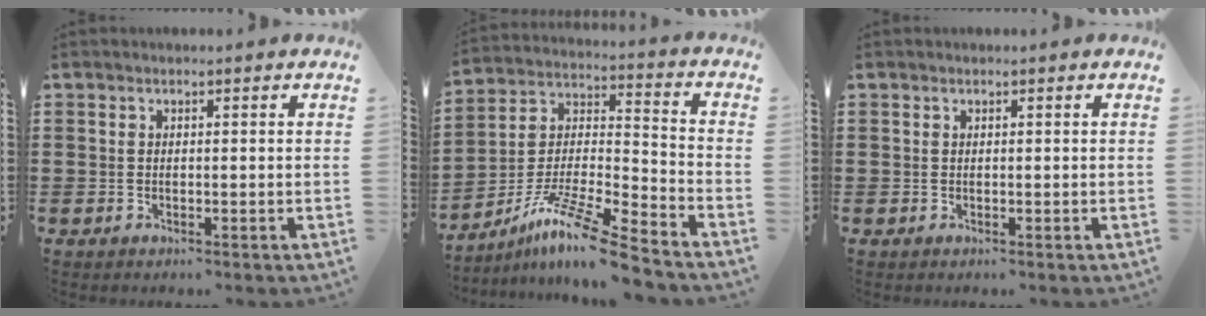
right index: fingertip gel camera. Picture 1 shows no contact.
{"total": 11.6, "force": [-9.1, 0.6, 7.2], "torque": [-0.133, 0.013, -0.178]}
{"total": 0.0}